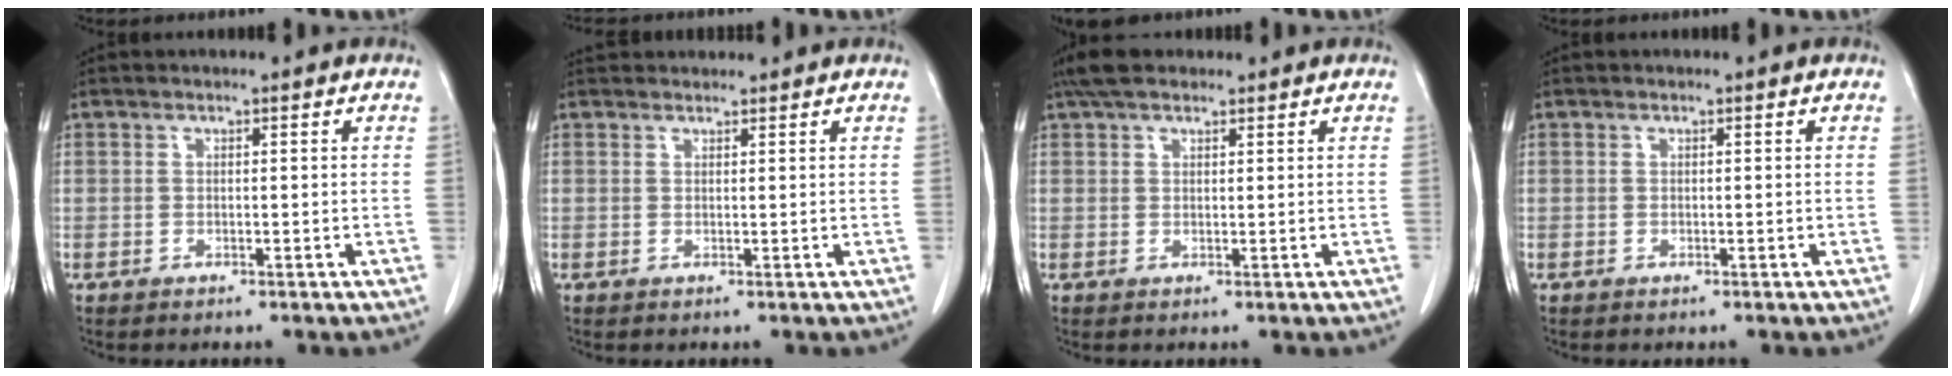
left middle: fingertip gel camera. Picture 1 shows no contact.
{"total": 2.6, "force": [2.5, 0.5, 0.1], "torque": [0.000, 0.026, 0.042]}
{"total": 4.3, "force": [3.4, 1.8, 2.0], "torque": [-0.039, 0.019, 0.063]}
{"total": 0.0}